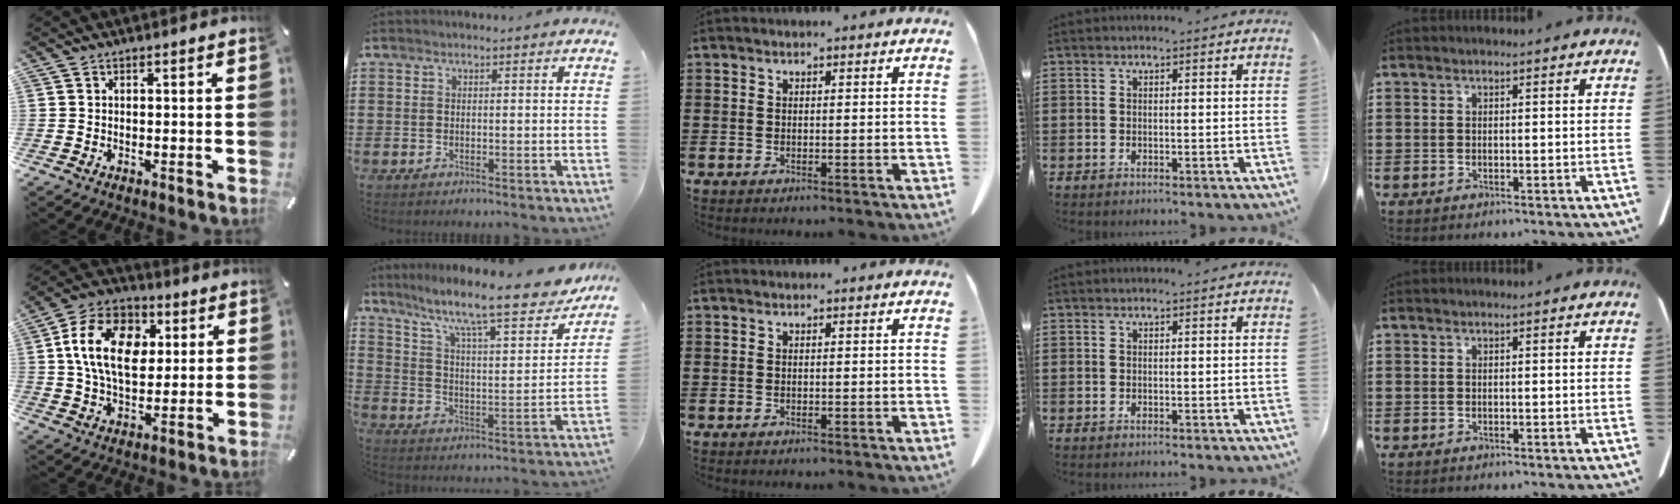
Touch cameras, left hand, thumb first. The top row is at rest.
{"thumb": {"total": 16.3, "force": [3.0, 11.3, 11.3], "torque": [-0.221, 0.015, 0.052]}, "index": {"total": 11.5, "force": [9.6, 0.8, 6.3], "torque": [-0.135, -0.070, 0.154]}}